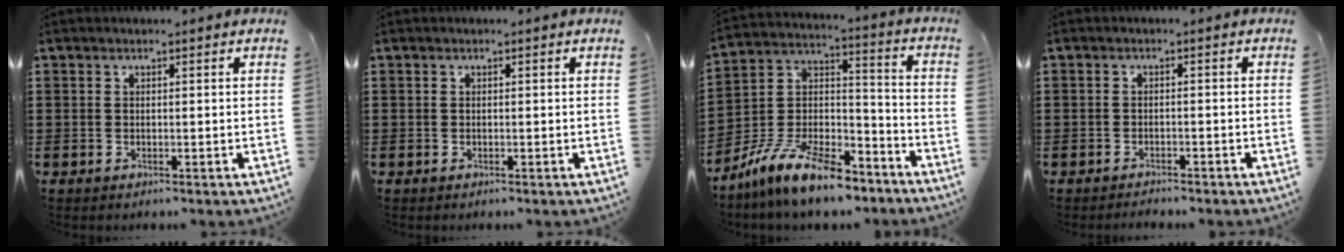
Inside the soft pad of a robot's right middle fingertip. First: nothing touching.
{"total": 0.0}
{"total": 12.3, "force": [-9.9, 3.1, 6.6], "torque": [-0.135, 0.027, -0.194]}
{"total": 1.7, "force": [-1.7, 0.3, -0.2], "torque": [0.000, 0.003, -0.038]}